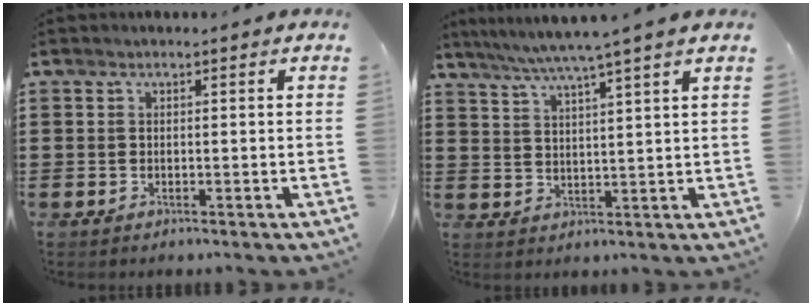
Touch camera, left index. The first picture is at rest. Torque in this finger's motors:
{"motor_torque": [1.10, -1.04, 0.63, 0.19]}